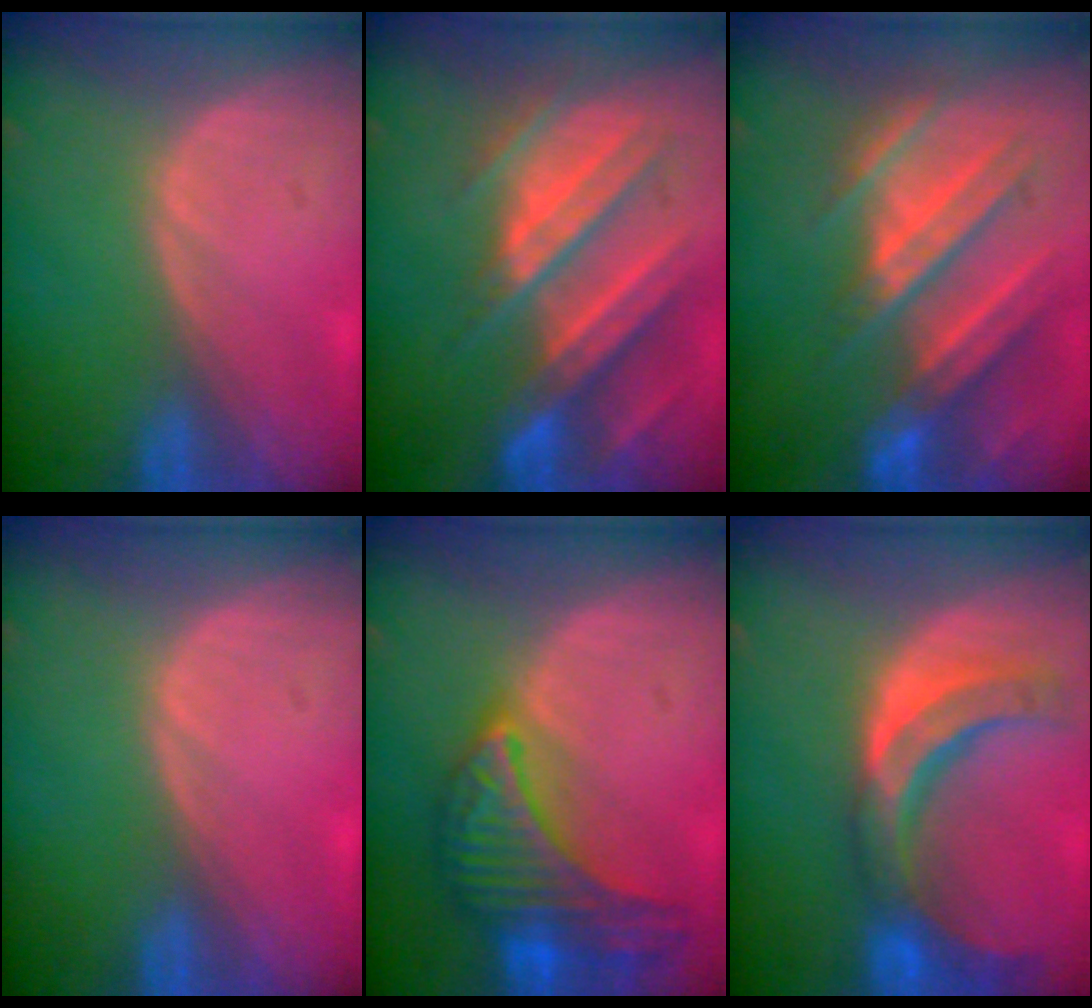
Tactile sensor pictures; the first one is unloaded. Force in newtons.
{"total": 11.1, "press": 9.9, "slide": 5.1}
{"total": 10.5, "press": 9.6, "slide": 4.2}
{"total": 0.0}
{"total": 10.0, "press": 10.0, "slide": 0.5}
{"total": 10.8, "press": 9.4, "slide": 5.2}